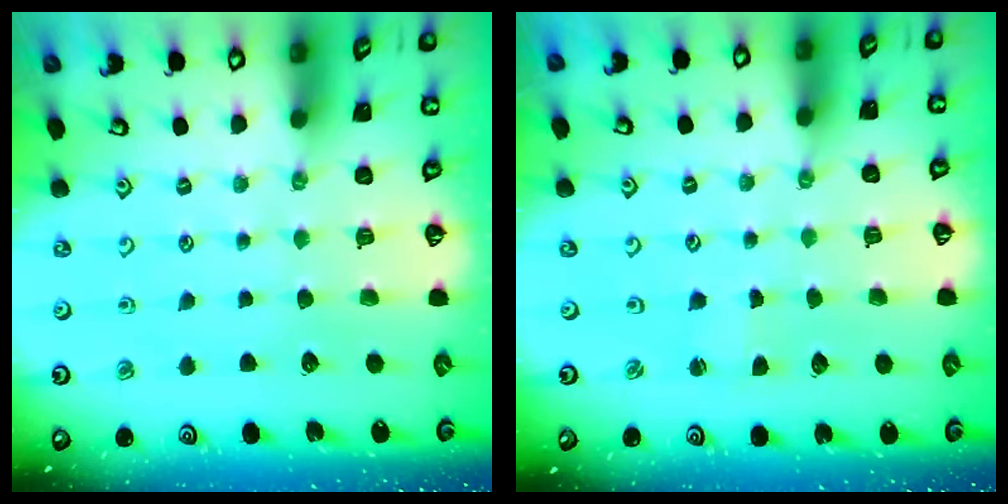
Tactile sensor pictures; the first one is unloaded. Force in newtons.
{"total": 0.9, "press": 0.9, "slide": 0.0}